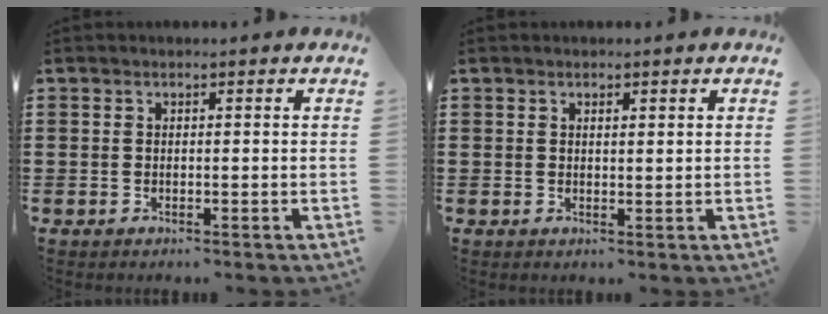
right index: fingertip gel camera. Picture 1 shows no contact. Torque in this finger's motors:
{"motor_torque": [-0.20, 0.22, -0.04, 0.00]}